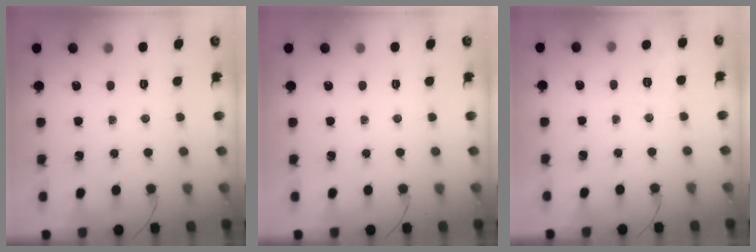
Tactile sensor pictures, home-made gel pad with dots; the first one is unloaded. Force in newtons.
{"total": 0.0}
{"total": 2.8, "press": 2.1, "slide": 1.9}